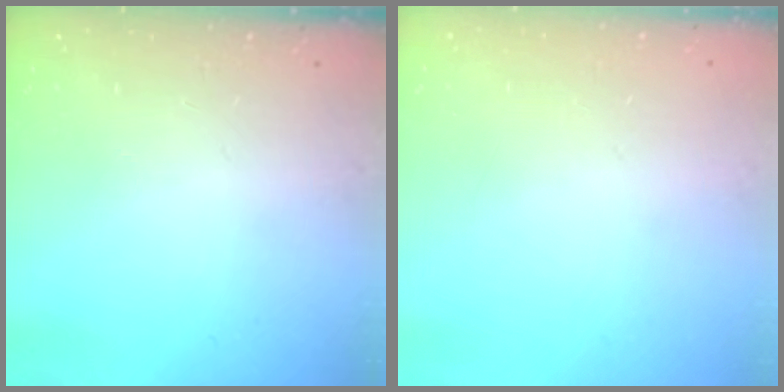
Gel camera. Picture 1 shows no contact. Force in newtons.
{"total": 0.0}